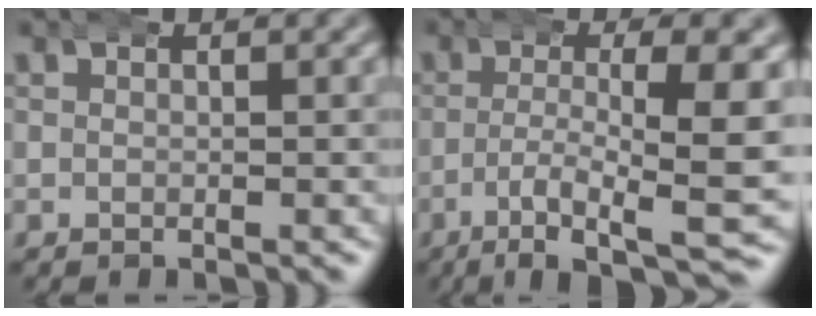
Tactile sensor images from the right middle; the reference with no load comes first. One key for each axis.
{"total": 10.4, "fx": -7.1, "fy": 2.4, "fz": 7.2, "tx": -0.098, "ty": -0.025, "tz": -0.101}